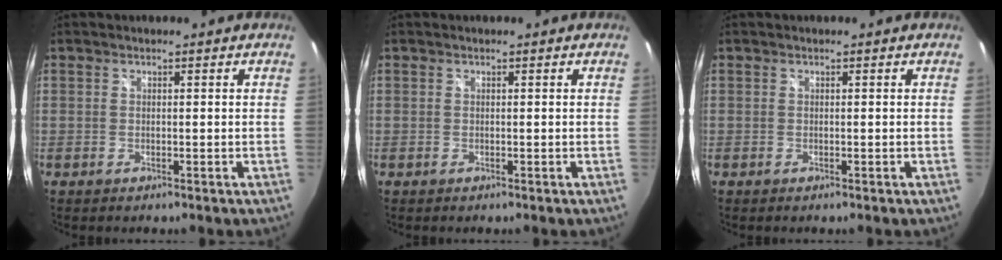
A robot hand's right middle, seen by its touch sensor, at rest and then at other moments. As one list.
[{"total": 0.0}, {"total": 0.0}]